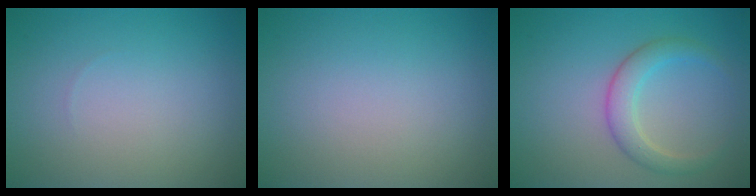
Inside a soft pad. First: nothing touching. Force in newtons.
{"total": 0.0}
{"total": 2.9, "press": 2.9, "slide": 0.3}